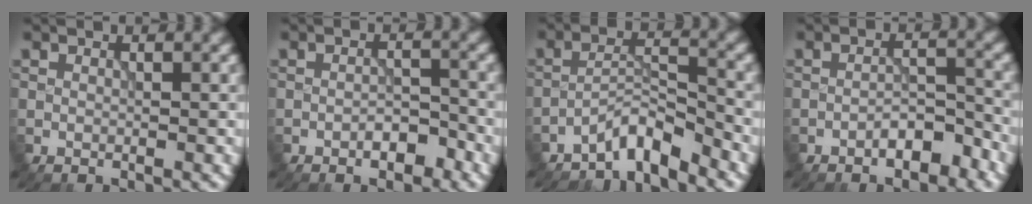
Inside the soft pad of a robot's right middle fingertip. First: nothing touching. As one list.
[{"total": 2.5, "force": [-1.5, 1.1, 1.7], "torque": [-0.024, 0.006, -0.025]}, {"total": 4.0, "force": [-3.5, 0.7, 1.7], "torque": [-0.027, 0.011, -0.072]}, {"total": 3.4, "force": [-2.2, 1.2, 2.2], "torque": [-0.030, 0.012, -0.038]}]